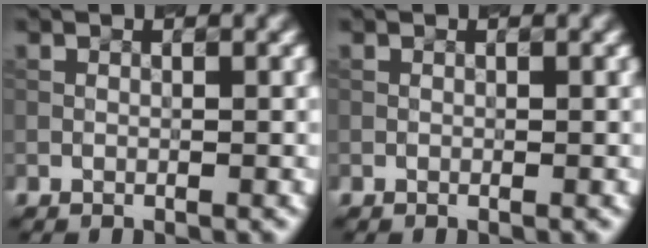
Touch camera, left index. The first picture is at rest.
{"total": 0.0}